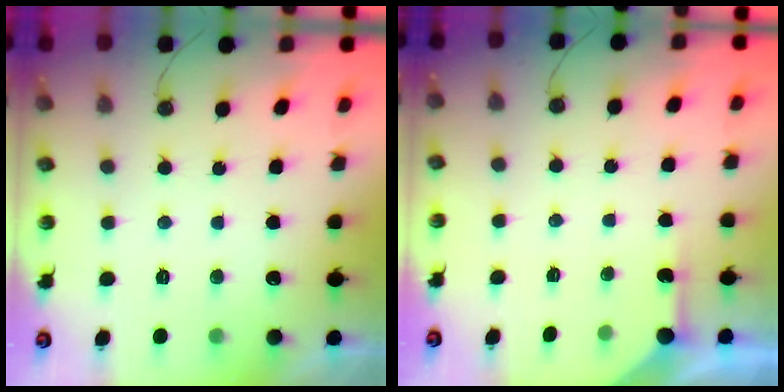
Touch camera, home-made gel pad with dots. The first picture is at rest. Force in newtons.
{"total": 2.3, "press": 2.2, "slide": 0.3}